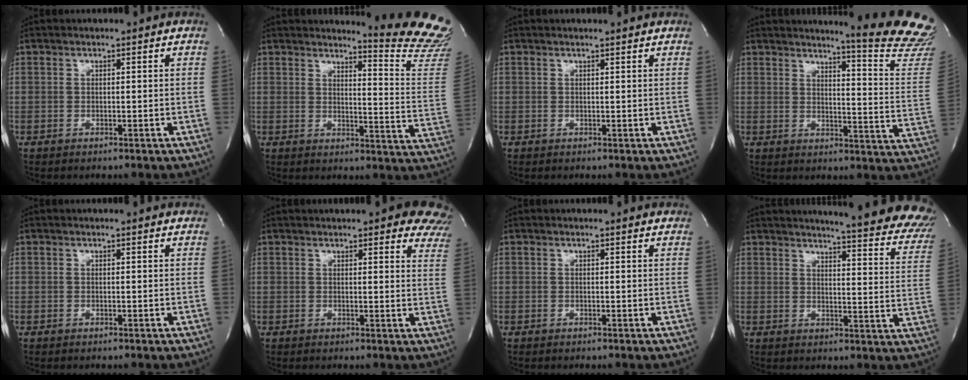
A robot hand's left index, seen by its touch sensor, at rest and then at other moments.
{"total": 14.4, "force": [14.1, -1.4, 2.8], "torque": [-0.030, -0.153, 0.140]}
{"total": 2.4, "force": [2.3, -0.2, 0.8], "torque": [-0.016, 0.010, 0.026]}
{"total": 17.5, "force": [16.2, -0.8, 6.5], "torque": [-0.082, -0.139, 0.173]}
{"total": 1.8, "force": [1.7, 0.2, 0.3], "torque": [-0.014, 0.000, 0.011]}
{"total": 16.3, "force": [14.0, 3.8, 7.4], "torque": [-0.076, -0.016, 0.139]}
{"total": 2.3, "force": [2.2, 0.3, 0.4], "torque": [-0.013, 0.000, 0.014]}
{"total": 23.5, "force": [20.7, 2.9, 10.8], "torque": [-0.134, -0.088, 0.220]}